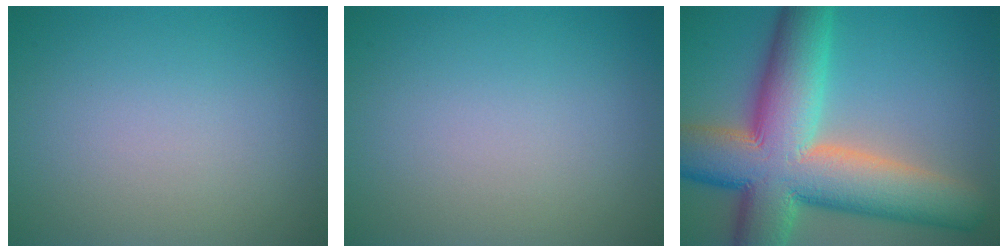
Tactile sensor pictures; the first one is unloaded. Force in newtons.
{"total": 0.0}
{"total": 14.9, "press": 14.8, "slide": 0.9}